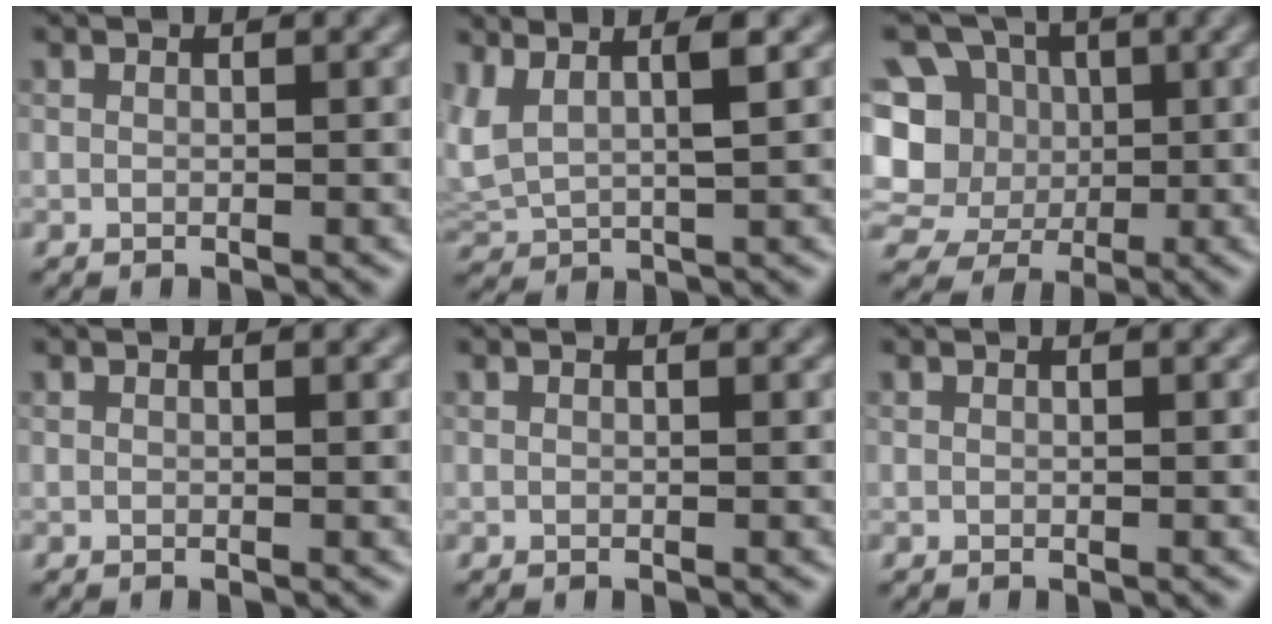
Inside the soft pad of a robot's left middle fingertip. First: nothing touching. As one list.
[{"total": 2.8, "force": [0.9, 0.8, 2.5], "torque": [-0.064, 0.006, 0.028]}, {"total": 11.9, "force": [-0.3, 10.8, 4.9], "torque": [-0.121, 0.037, -0.029]}, {"total": 1.1, "force": [0.5, 0.5, 0.8], "torque": [-0.005, 0.005, 0.001]}, {"total": 0.7, "force": [0.4, 0.4, 0.4], "torque": [-0.002, 0.002, 0.003]}, {"total": 0.6, "force": [0.3, 0.3, 0.4], "torque": [-0.001, 0.002, 0.000]}]